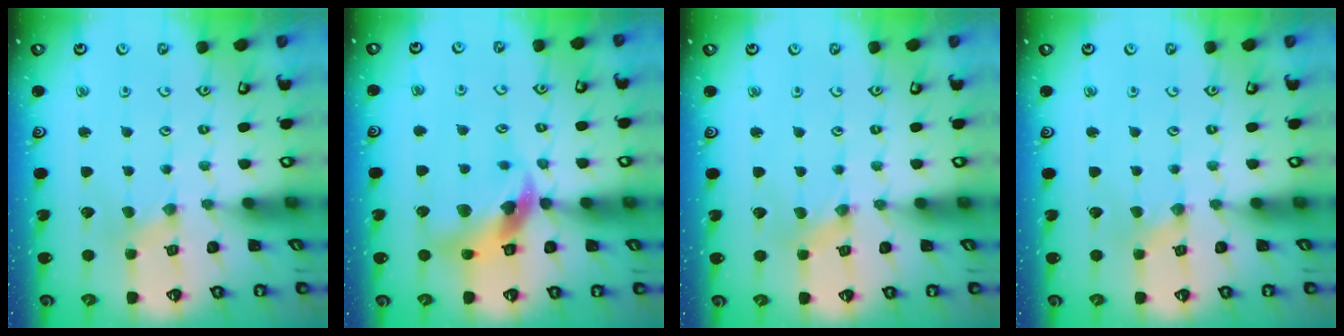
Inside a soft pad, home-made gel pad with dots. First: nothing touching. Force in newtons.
{"total": 13.0, "press": 12.9, "slide": 1.8}
{"total": 0.0}
{"total": 0.0}